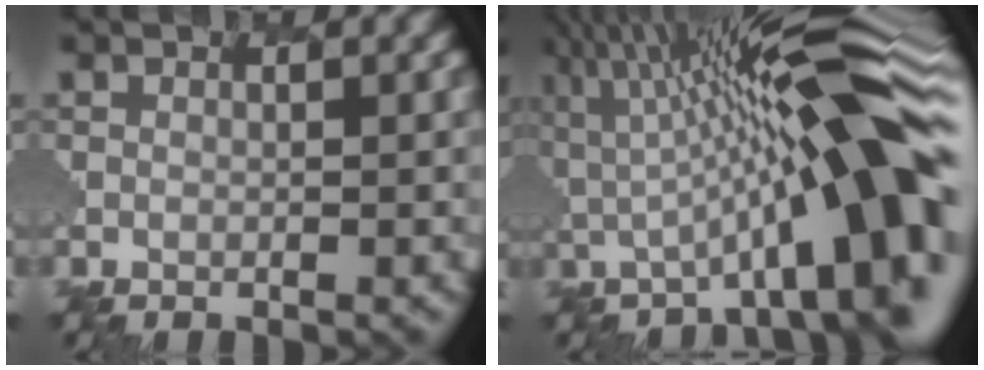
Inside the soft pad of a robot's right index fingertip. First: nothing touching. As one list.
[{"total": 9.9, "force": [2.0, 0.7, 9.7], "torque": [-0.146, 0.045, -0.006]}]